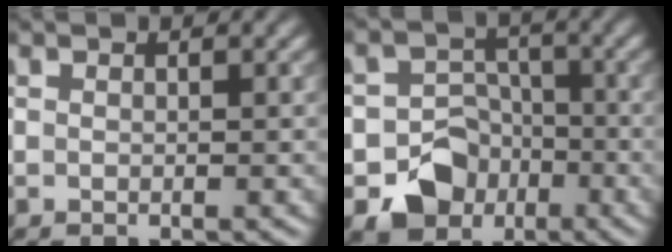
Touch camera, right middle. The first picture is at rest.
{"total": 6.7, "force": [-3.3, 5.6, 1.9], "torque": [0.003, -0.006, -0.067]}